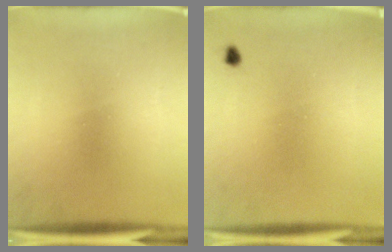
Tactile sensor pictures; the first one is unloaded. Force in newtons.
{"total": 0.7}